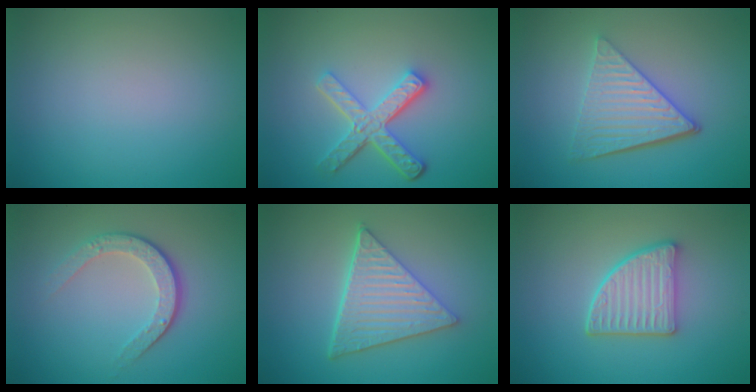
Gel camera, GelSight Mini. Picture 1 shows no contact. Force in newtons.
{"total": 4.6, "press": 3.4, "slide": 3.1}
{"total": 5.4, "press": 3.9, "slide": 3.7}
{"total": 3.5, "press": 2.6, "slide": 2.4}
{"total": 6.1, "press": 4.5, "slide": 4.1}
{"total": 4.4, "press": 3.7, "slide": 2.4}